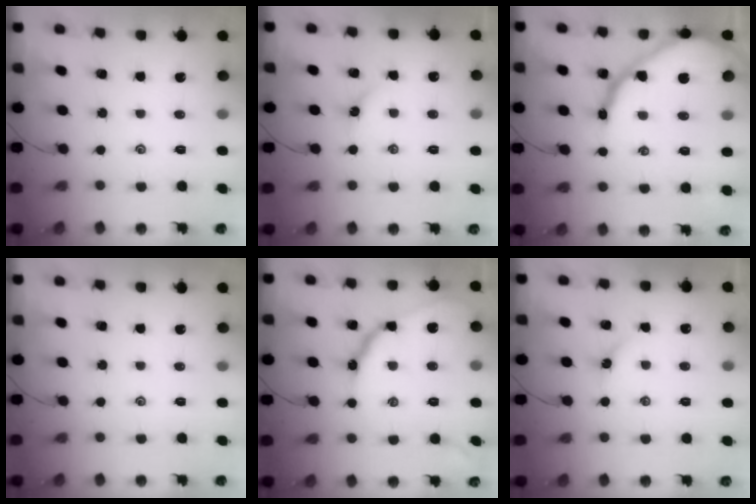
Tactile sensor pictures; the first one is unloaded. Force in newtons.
{"total": 2.7, "press": 2.6, "slide": 0.5}
{"total": 17.6, "press": 17.5, "slide": 1.9}
{"total": 0.0}
{"total": 10.2, "press": 10.2, "slide": 0.3}
{"total": 2.7, "press": 2.6, "slide": 0.5}